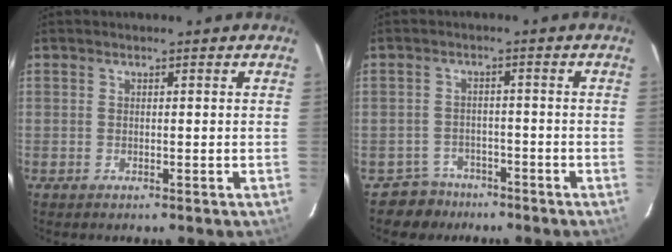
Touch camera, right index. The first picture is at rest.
{"total": 4.9, "force": [-3.4, 3.5, -0.7], "torque": [0.001, 0.027, -0.056]}